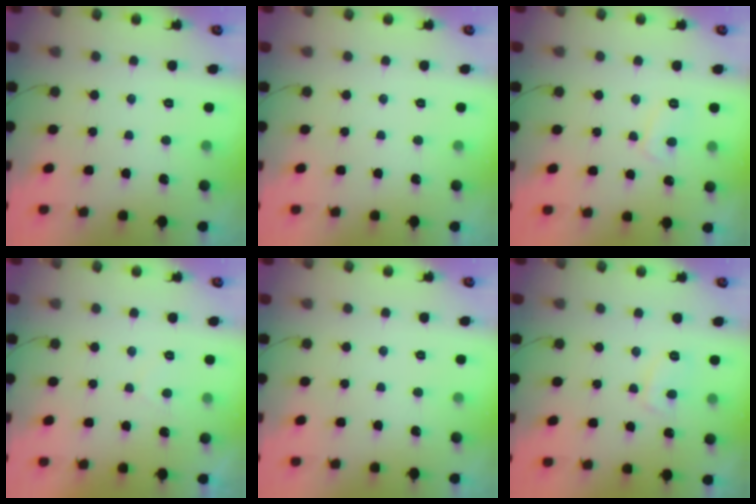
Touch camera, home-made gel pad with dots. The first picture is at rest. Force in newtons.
{"total": 0.0}
{"total": 5.1, "press": 5.1, "slide": 0.5}
{"total": 1.7, "press": 1.5, "slide": 0.7}
{"total": 0.0}
{"total": 4.4, "press": 4.3, "slide": 0.6}